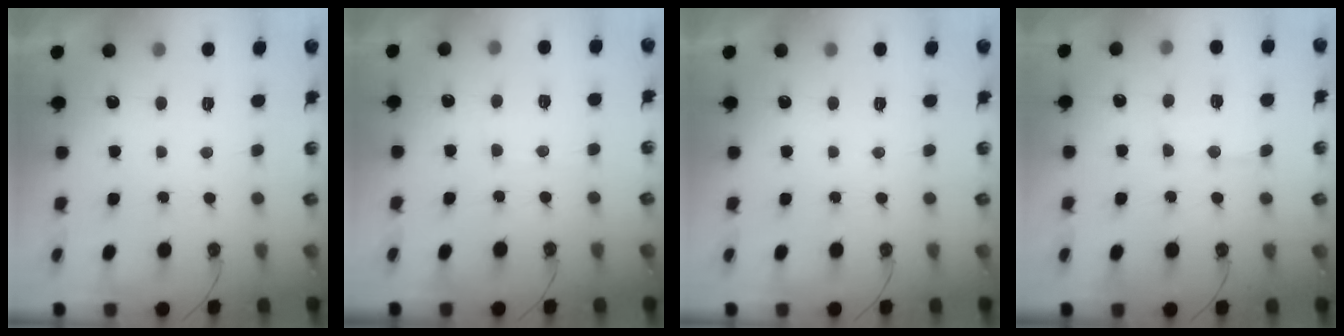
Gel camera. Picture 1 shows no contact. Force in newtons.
{"total": 6.1, "press": 6.0, "slide": 0.7}
{"total": 0.0}
{"total": 12.1, "press": 12.0, "slide": 1.1}